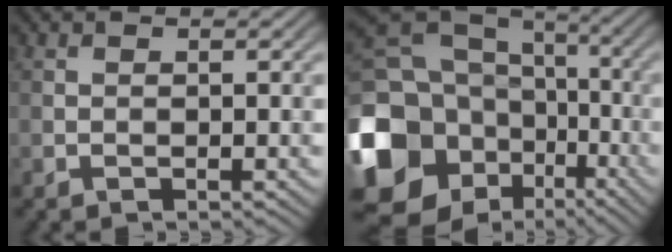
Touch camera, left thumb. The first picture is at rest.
{"total": 19.1, "force": [-6.6, 15.2, 9.6], "torque": [-0.273, -0.027, -0.110]}